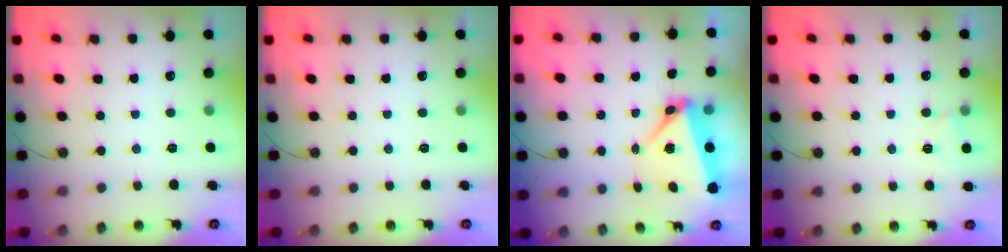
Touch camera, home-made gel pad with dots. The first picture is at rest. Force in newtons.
{"total": 0.0}
{"total": 7.0, "press": 7.0, "slide": 0.8}
{"total": 3.9, "press": 3.9, "slide": 0.5}